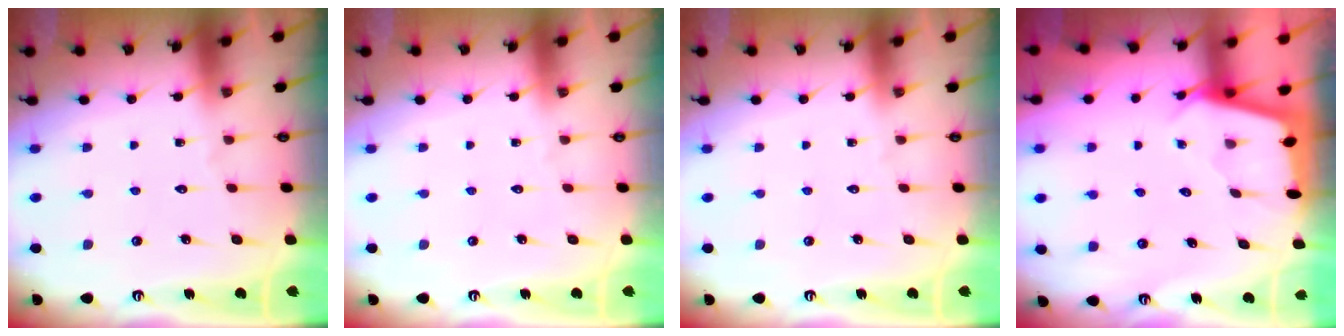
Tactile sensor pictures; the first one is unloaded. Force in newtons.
{"total": 0.0}
{"total": 0.0}
{"total": 2.4, "press": 2.4, "slide": 0.3}